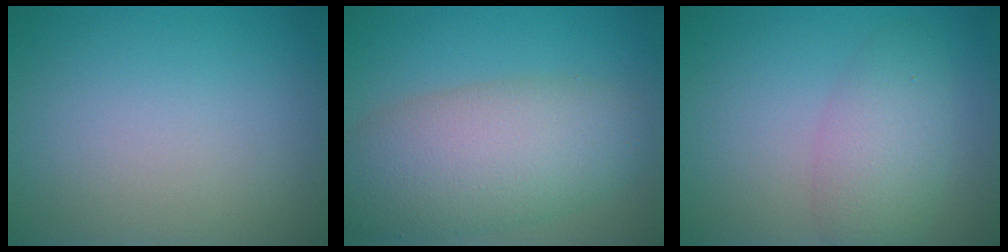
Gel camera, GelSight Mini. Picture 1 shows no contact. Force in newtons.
{"total": 8.1, "press": 8.1, "slide": 0.6}
{"total": 3.9, "press": 3.9, "slide": 0.1}